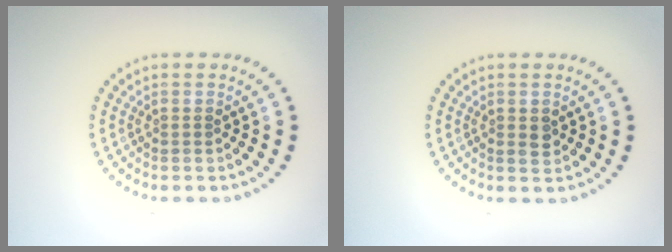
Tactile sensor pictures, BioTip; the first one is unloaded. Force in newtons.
{"total": 1.1, "press": 1.1, "slide": 0.1}